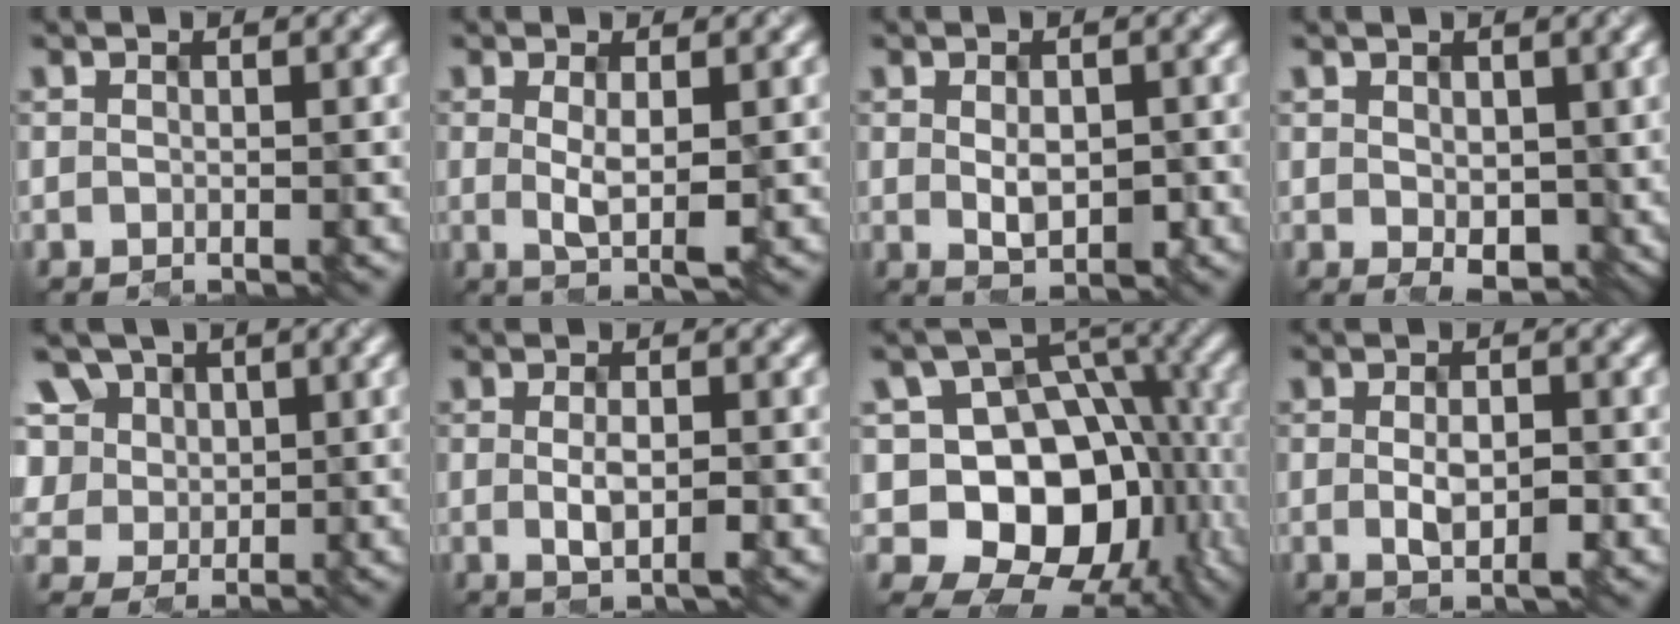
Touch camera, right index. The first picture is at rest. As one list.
[{"total": 2.9, "force": [-0.4, 0.7, 2.8], "torque": [-0.060, -0.007, 0.004]}, {"total": 2.6, "force": [-0.5, 1.4, 2.2], "torque": [-0.042, -0.004, 0.003]}, {"total": 3.0, "force": [0.3, 1.8, 2.4], "torque": [-0.047, -0.006, 0.018]}, {"total": 7.0, "force": [2.7, 5.8, 2.9], "torque": [-0.083, 0.022, 0.042]}, {"total": 2.4, "force": [-0.8, 0.6, 2.2], "torque": [-0.047, -0.004, -0.007]}, {"total": 12.2, "force": [-1.9, 9.2, 7.7], "torque": [-0.098, 0.001, -0.025]}, {"total": 2.9, "force": [-0.9, 1.1, 2.6], "torque": [-0.055, -0.003, -0.009]}]